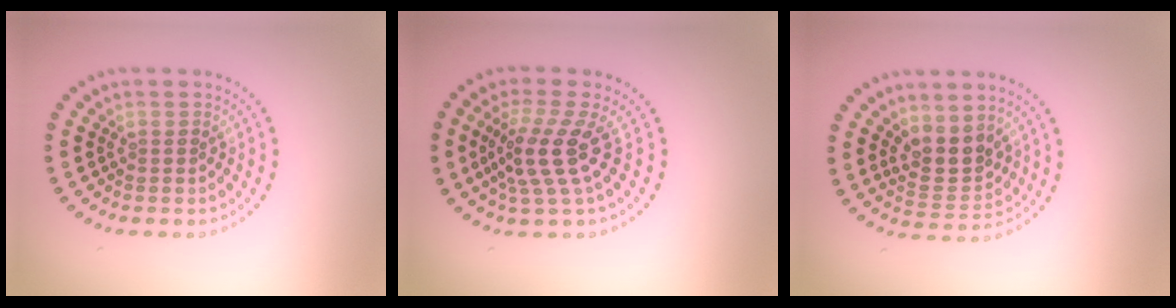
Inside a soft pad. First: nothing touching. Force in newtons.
{"total": 3.9, "press": 2.9, "slide": 2.6}
{"total": 3.4, "press": 3.0, "slide": 1.6}